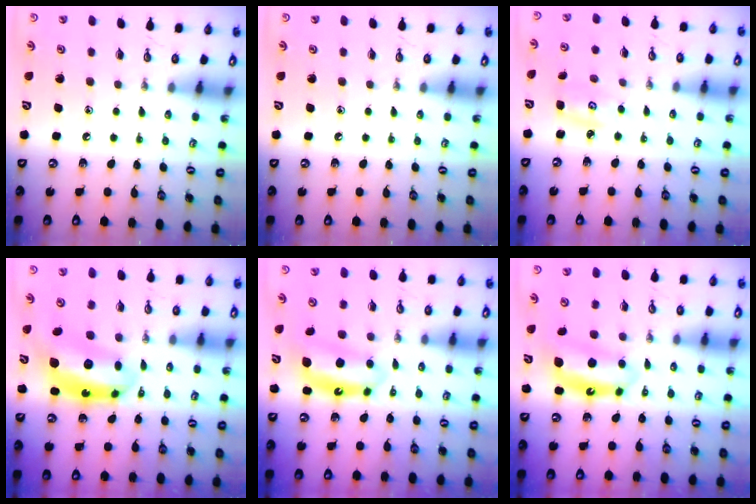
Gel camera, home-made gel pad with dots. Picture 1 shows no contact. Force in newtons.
{"total": 0.0}
{"total": 2.6, "press": 2.6, "slide": 0.3}
{"total": 7.9, "press": 7.8, "slide": 0.8}
{"total": 7.5, "press": 7.5, "slide": 0.4}
{"total": 7.5, "press": 7.5, "slide": 0.4}